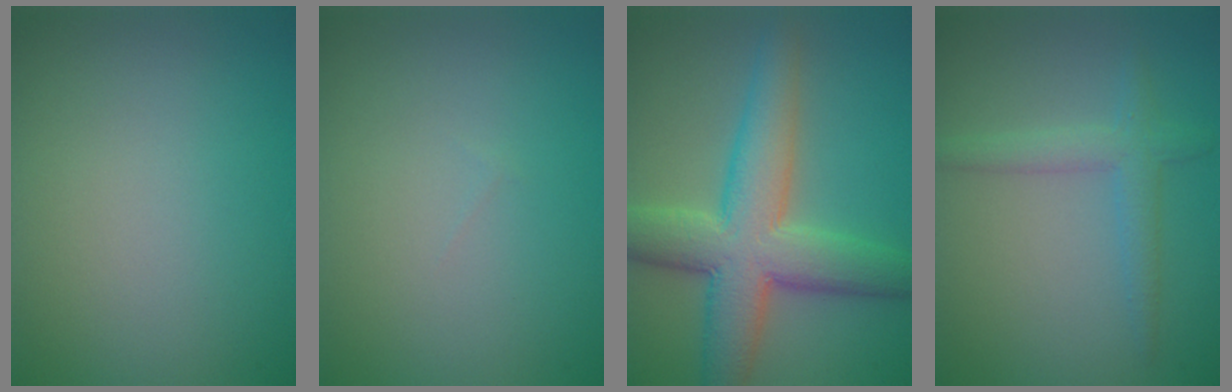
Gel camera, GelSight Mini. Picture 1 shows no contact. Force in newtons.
{"total": 0.0}
{"total": 8.5, "press": 8.5, "slide": 0.2}
{"total": 2.0, "press": 2.0, "slide": 0.1}